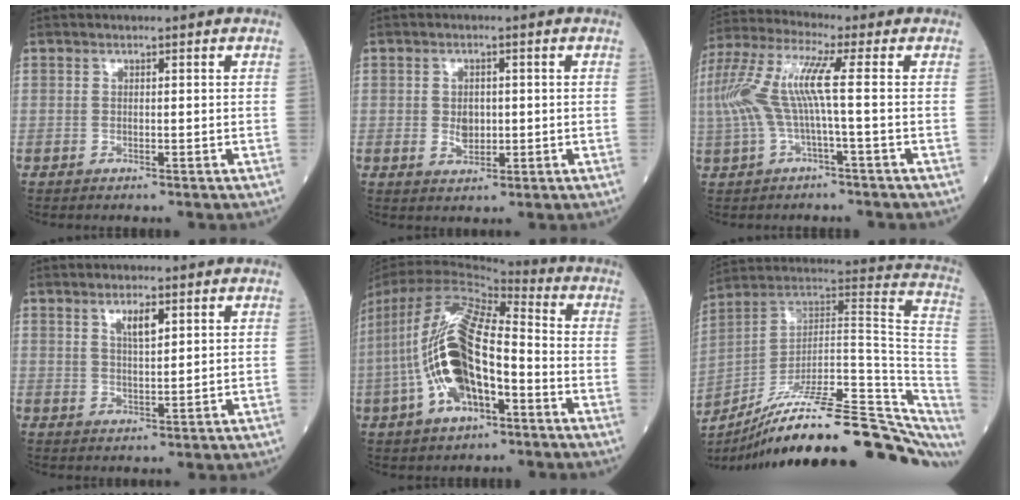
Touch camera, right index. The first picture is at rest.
{"total": 2.9, "force": [-0.1, 2.1, 2.0], "torque": [-0.033, -0.001, 0.004]}
{"total": 9.8, "force": [-0.3, 0.7, 9.7], "torque": [-0.224, 0.035, -0.009]}
{"total": 3.3, "force": [1.8, 0.9, 2.7], "torque": [-0.050, 0.002, 0.032]}
{"total": 19.5, "force": [-3.8, 7.6, 17.5], "torque": [-0.389, 0.008, -0.065]}
{"total": 28.9, "force": [-19.4, 5.9, 20.5], "torque": [-0.234, 0.031, -0.298]}